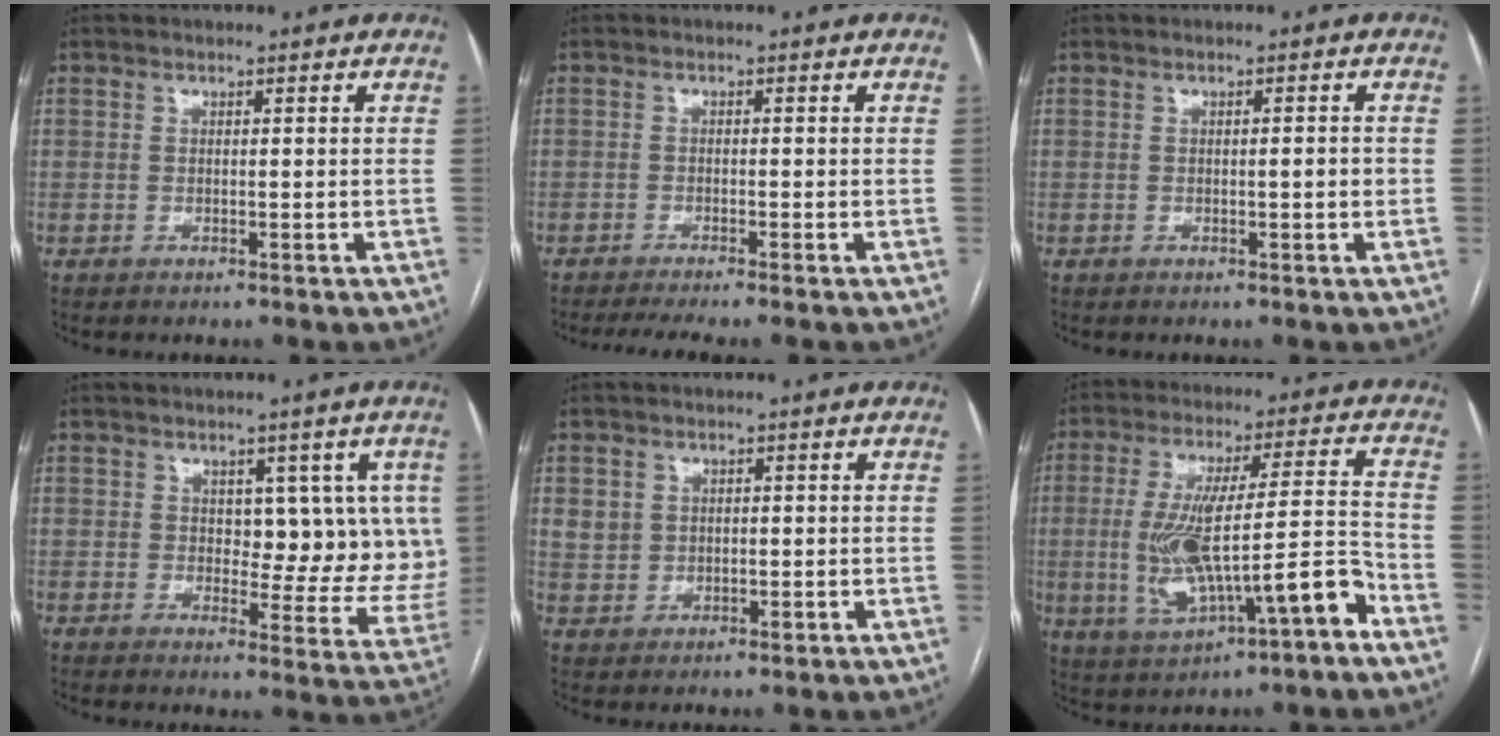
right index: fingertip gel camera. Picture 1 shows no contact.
{"total": 4.3, "force": [-3.6, -0.6, 2.3], "torque": [-0.033, -0.009, -0.059]}
{"total": 1.4, "force": [-0.2, 0.2, 1.4], "torque": [-0.021, 0.001, -0.003]}
{"total": 9.3, "force": [2.5, 5.2, 7.3], "torque": [-0.063, 0.004, 0.038]}
{"total": 3.8, "force": [1.0, 3.4, 1.2], "torque": [-0.021, 0.012, 0.026]}
{"total": 15.1, "force": [-4.7, 2.4, 14.2], "torque": [-0.259, 0.020, -0.064]}